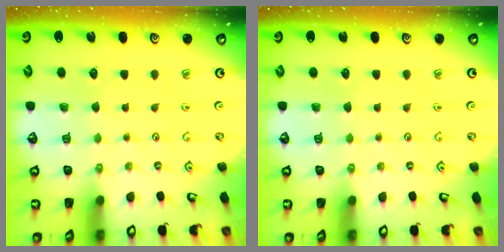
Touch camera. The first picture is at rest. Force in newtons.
{"total": 0.0}